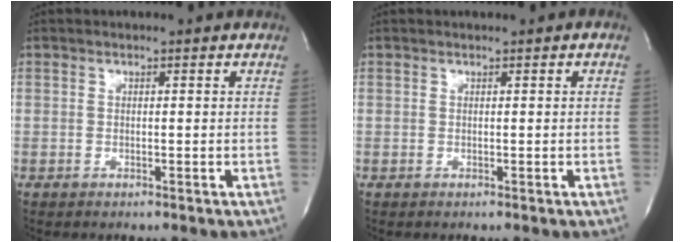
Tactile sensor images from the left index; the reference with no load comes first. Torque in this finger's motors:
{"motor_torque": [0.18, -0.15, 0.07, 0.03]}